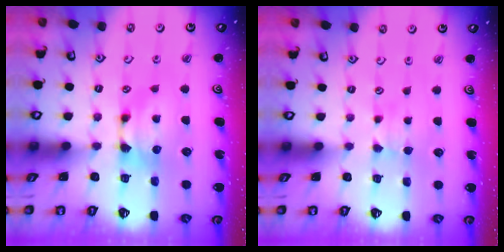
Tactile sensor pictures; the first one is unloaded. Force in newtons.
{"total": 1.6, "press": 1.5, "slide": 0.5}